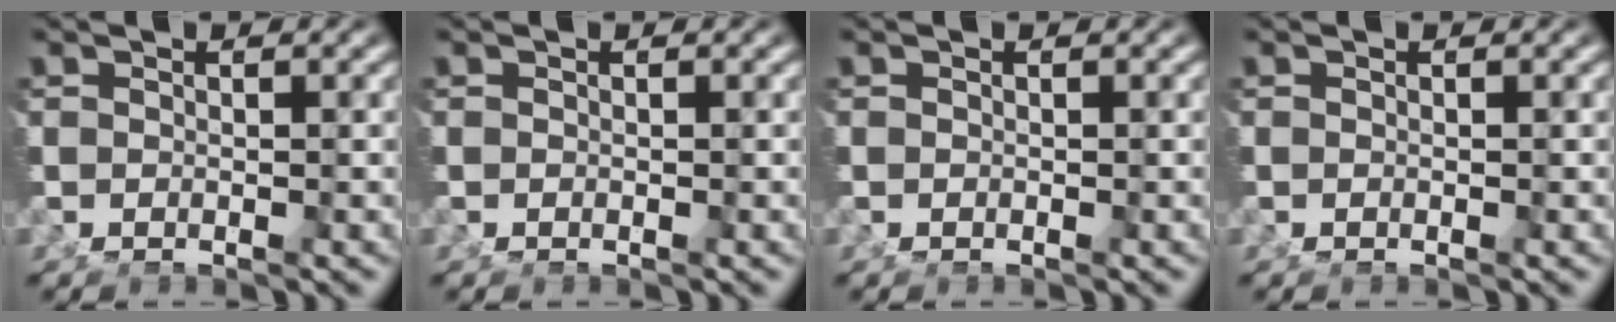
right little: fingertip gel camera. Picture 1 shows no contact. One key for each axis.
{"total": 0.0}
{"total": 0.0}
{"total": 0.0}